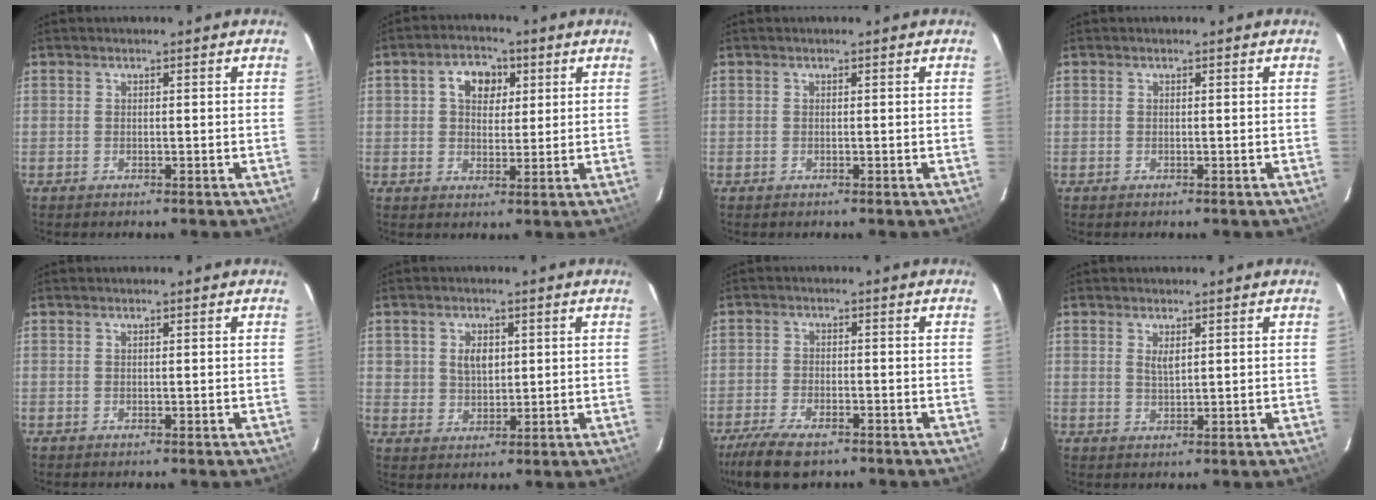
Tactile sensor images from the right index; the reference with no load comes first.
{"total": 6.4, "force": [2.2, 4.7, 3.8], "torque": [-0.062, 0.021, 0.036]}
{"total": 0.0}
{"total": 0.0}
{"total": 0.0}
{"total": 4.5, "force": [1.2, 3.6, 2.5], "torque": [-0.044, 0.006, 0.028]}
{"total": 9.7, "force": [-7.2, 3.4, 5.4], "torque": [-0.136, -0.024, -0.133]}
{"total": 2.1, "force": [1.0, 0.8, 1.7], "torque": [-0.030, -0.002, 0.018]}